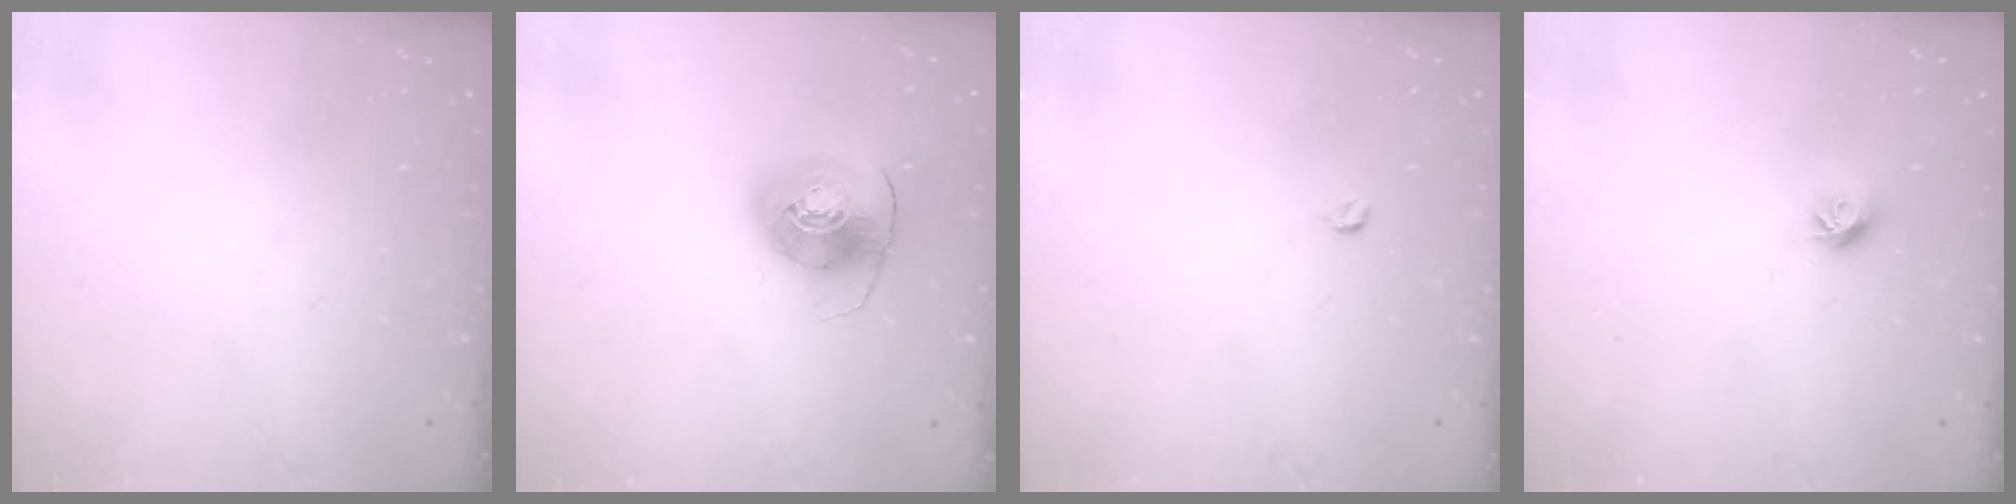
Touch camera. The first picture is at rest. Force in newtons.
{"total": 8.6, "press": 8.5, "slide": 1.1}
{"total": 3.0, "press": 2.9, "slide": 0.4}
{"total": 6.5, "press": 6.5, "slide": 0.7}